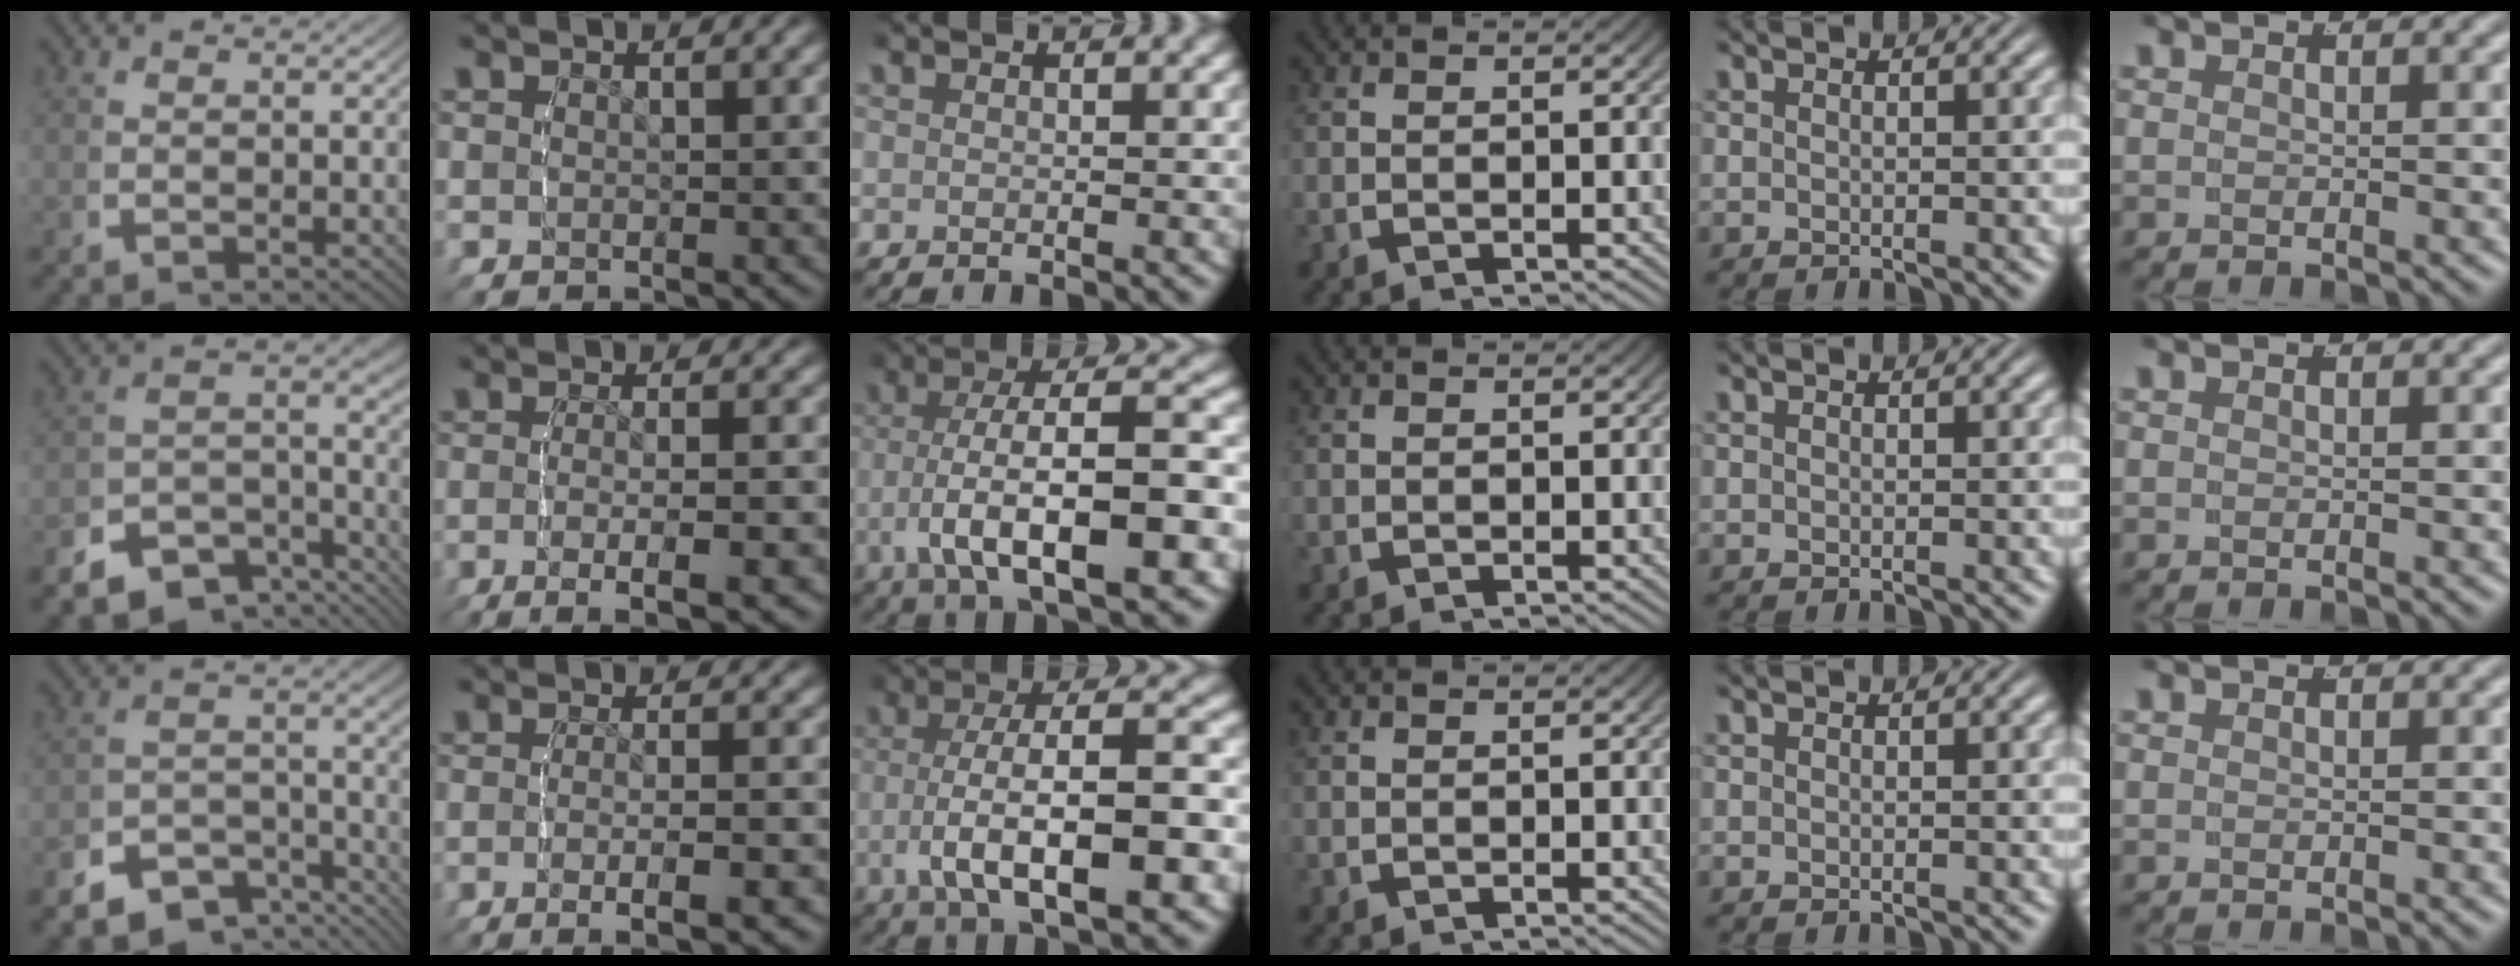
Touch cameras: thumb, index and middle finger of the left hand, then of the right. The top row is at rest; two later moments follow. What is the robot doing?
{"motion": "lift_and_place", "object": "bandage"}